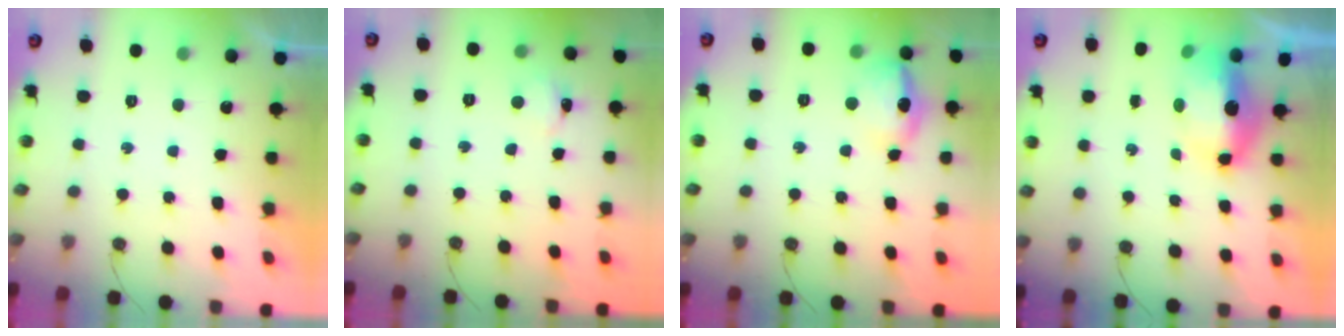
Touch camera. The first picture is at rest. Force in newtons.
{"total": 2.2, "press": 2.2, "slide": 0.3}
{"total": 13.1, "press": 13.1, "slide": 0.9}
{"total": 7.2, "press": 7.1, "slide": 1.4}